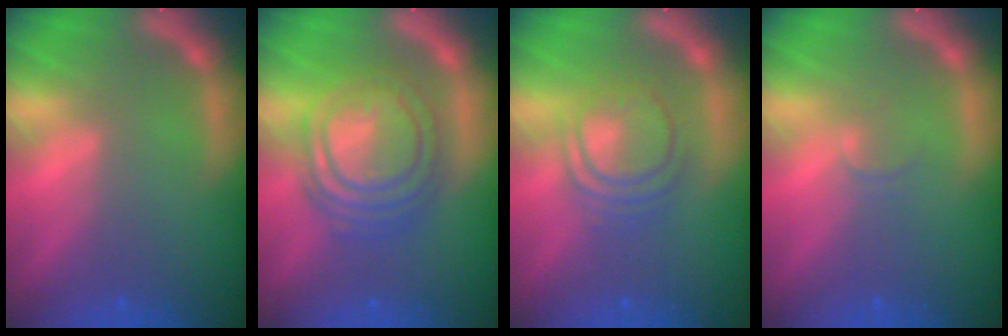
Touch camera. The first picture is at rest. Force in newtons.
{"total": 9.5}
{"total": 5.6}
{"total": 1.0}